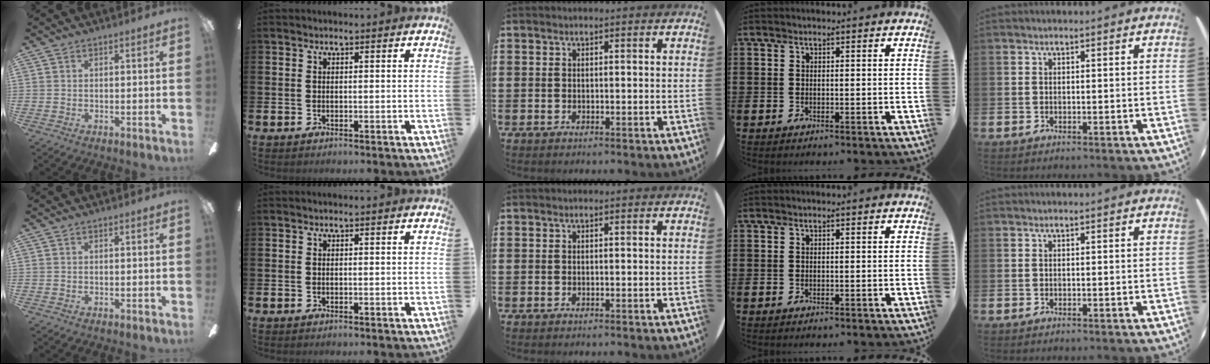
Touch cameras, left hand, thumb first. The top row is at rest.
{}